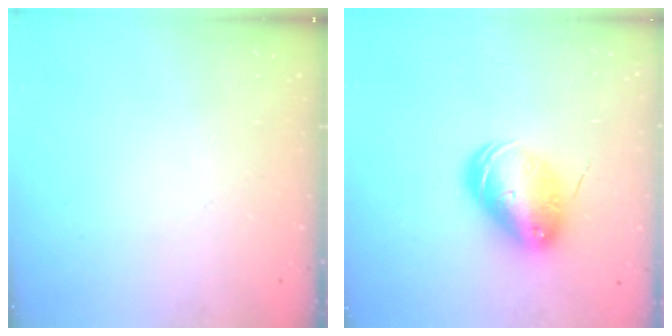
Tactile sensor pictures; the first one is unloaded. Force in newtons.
{"total": 10.1, "press": 9.9, "slide": 2.0}